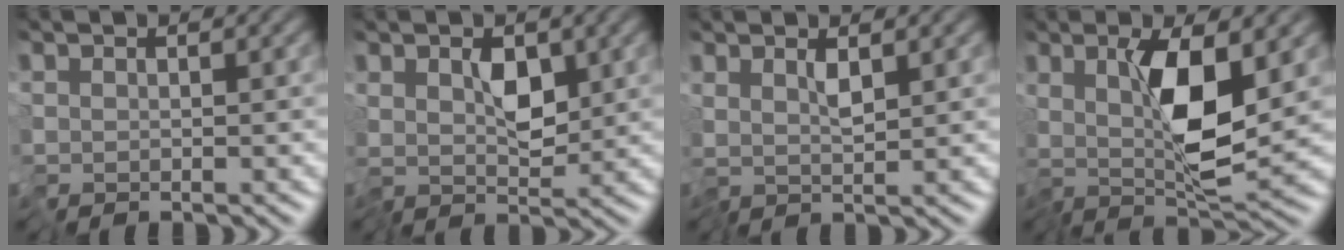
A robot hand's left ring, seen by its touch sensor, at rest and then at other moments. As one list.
[{"total": 3.1, "force": [0.4, 1.6, 2.6], "torque": [-0.043, -0.011, 0.011]}, {"total": 1.6, "force": [0.6, -0.2, 1.4], "torque": [-0.027, -0.004, 0.015]}, {"total": 5.4, "force": [0.9, 0.7, 5.3], "torque": [-0.096, -0.012, 0.018]}]